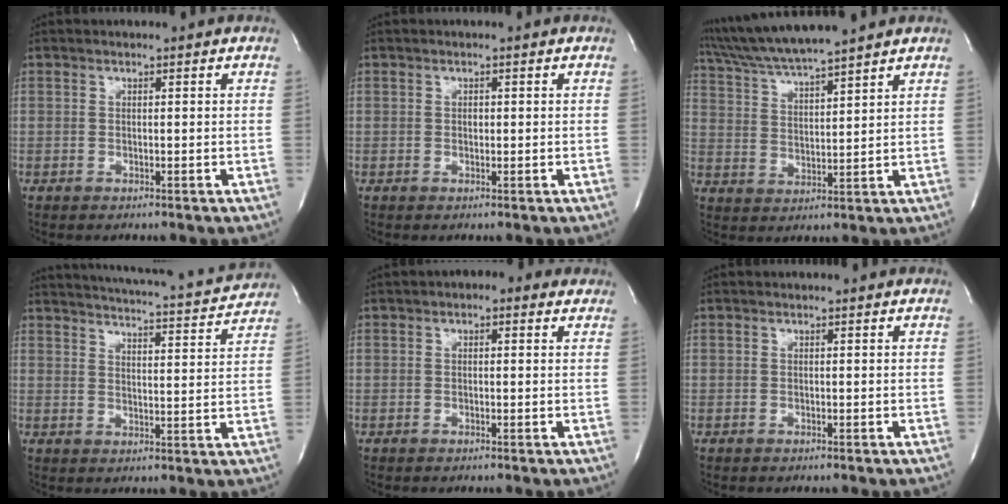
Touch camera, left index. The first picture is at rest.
{"total": 0.6, "force": [-0.1, 0.4, 0.4], "torque": [-0.009, 0.000, -0.002]}
{"total": 10.4, "force": [9.2, -0.9, 4.7], "torque": [-0.093, 0.017, 0.172]}
{"total": 16.0, "force": [15.3, 0.8, 4.5], "torque": [-0.078, -0.028, 0.195]}
{"total": 2.4, "force": [0.6, 1.5, 1.7], "torque": [-0.027, 0.013, 0.003]}
{"total": 0.0}